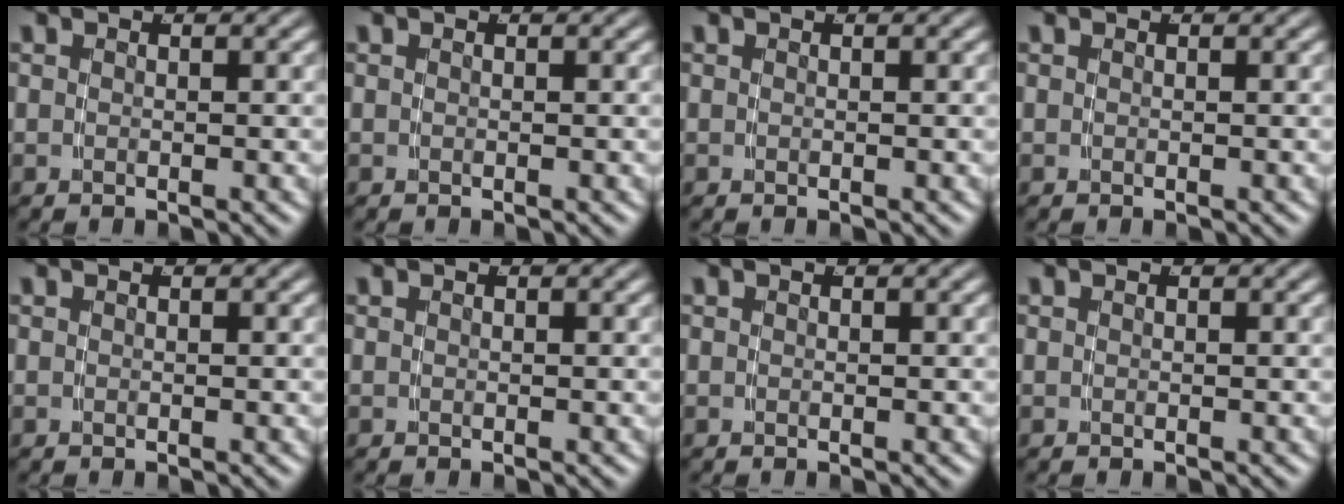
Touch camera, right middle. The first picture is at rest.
{"total": 0.0}
{"total": 0.0}
{"total": 0.0}
{"total": 0.0}
{"total": 0.0}
{"total": 0.0}
{"total": 0.0}